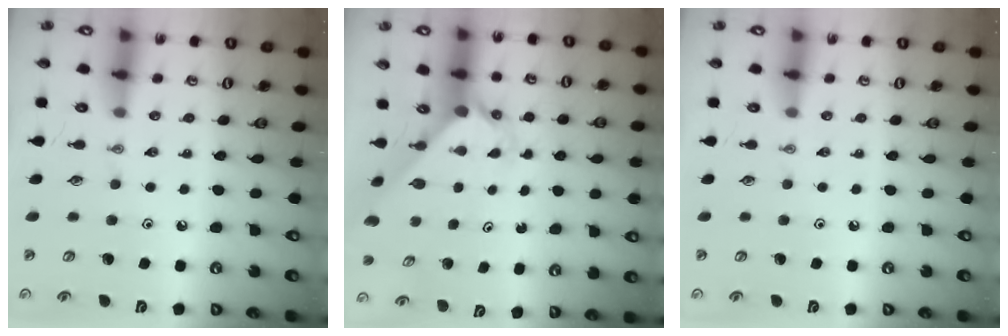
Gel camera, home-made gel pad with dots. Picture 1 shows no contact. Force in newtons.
{"total": 2.5, "press": 2.5, "slide": 0.3}
{"total": 0.0}